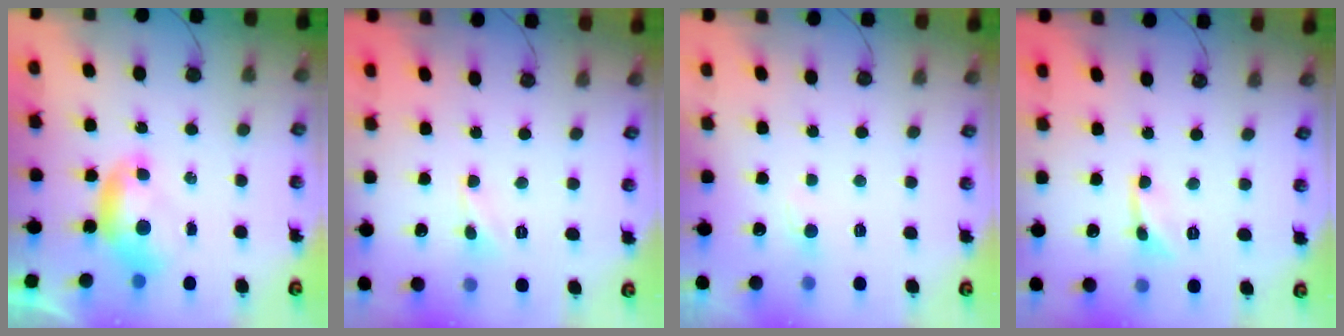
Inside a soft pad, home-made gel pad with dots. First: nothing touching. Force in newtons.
{"total": 1.1, "press": 1.0, "slide": 0.4}
{"total": 2.1, "press": 2.1, "slide": 0.4}
{"total": 0.7, "press": 0.6, "slide": 0.3}